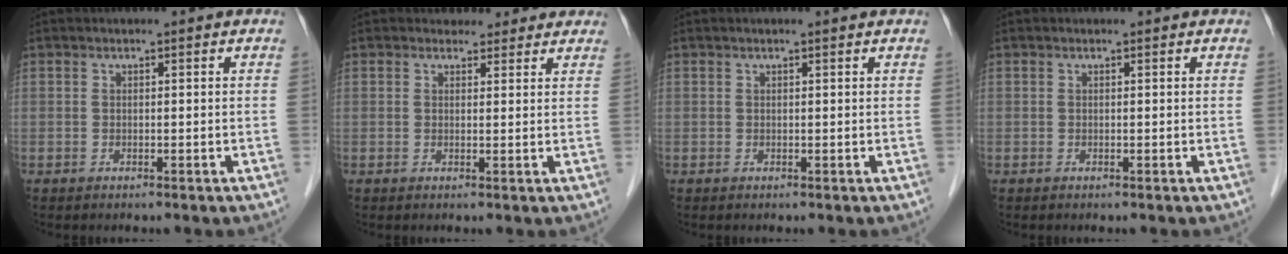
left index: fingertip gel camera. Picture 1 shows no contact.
{"total": 3.8, "force": [3.3, 1.9, 0.3], "torque": [0.006, 0.005, 0.033]}
{"total": 0.7, "force": [0.5, -0.1, 0.5], "torque": [-0.010, 0.006, 0.009]}
{"total": 0.0}